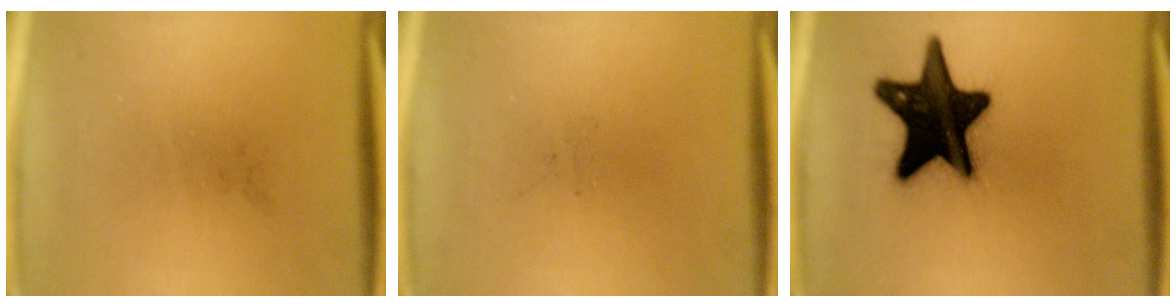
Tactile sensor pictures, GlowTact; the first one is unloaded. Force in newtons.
{"total": 0.0}
{"total": 19.9}